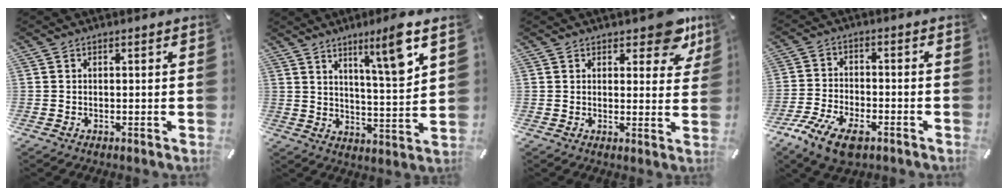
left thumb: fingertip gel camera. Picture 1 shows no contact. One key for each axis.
{"total": 10.3, "fx": 6.6, "fy": 1.2, "fz": 7.8, "tx": -0.111, "ty": -0.047, "tz": 0.102}
{"total": 9.8, "fx": 6.8, "fy": 4.6, "fz": 5.3, "tx": -0.041, "ty": -0.049, "tz": 0.115}
{"total": 9.1, "fx": -5.9, "fy": 4.3, "fz": 5.5, "tx": -0.127, "ty": 0.018, "tz": -0.111}